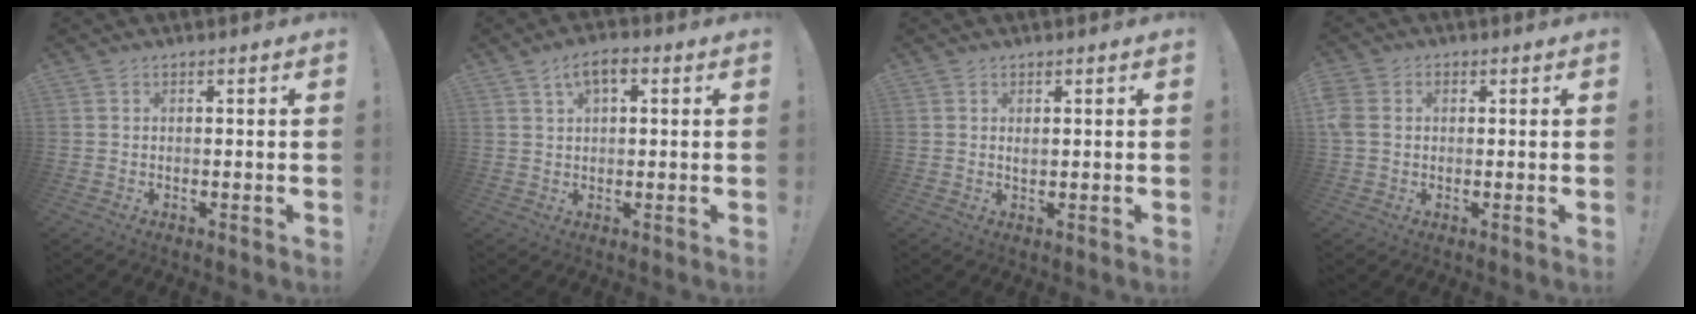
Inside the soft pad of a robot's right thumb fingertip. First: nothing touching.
{"total": 5.4, "force": [2.1, 2.8, 4.1], "torque": [-0.065, 0.004, 0.037]}
{"total": 1.1, "force": [0.6, 0.6, 0.8], "torque": [-0.011, -0.001, 0.009]}
{"total": 5.8, "force": [0.6, 4.6, 3.5], "torque": [-0.076, 0.002, 0.011]}